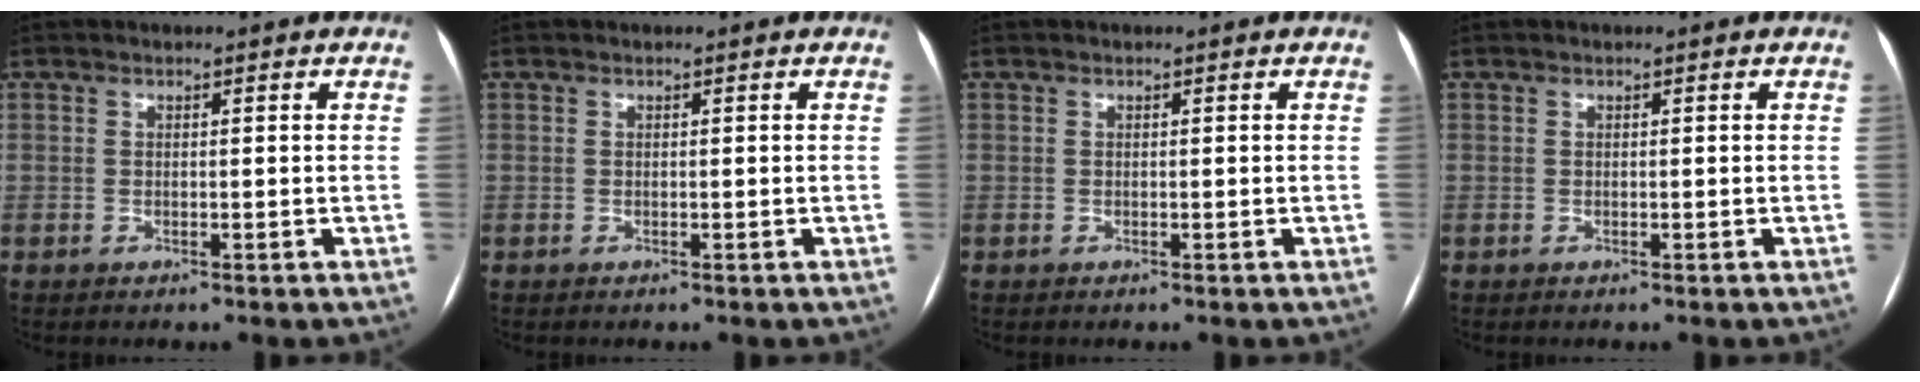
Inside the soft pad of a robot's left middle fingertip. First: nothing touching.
{"total": 0.0}
{"total": 0.0}
{"total": 0.0}